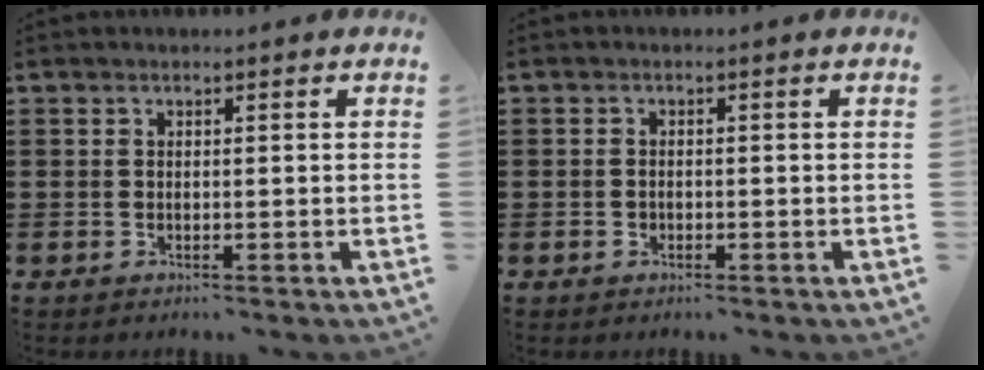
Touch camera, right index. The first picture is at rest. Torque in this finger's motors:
{"motor_torque": [1.15, 0.99, 0.03, -0.01]}